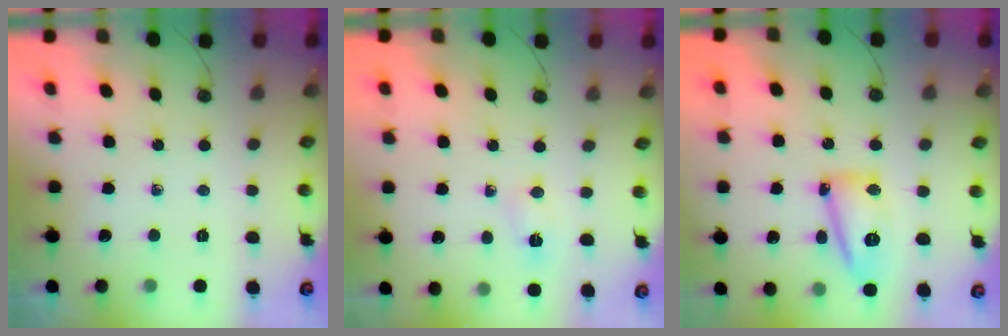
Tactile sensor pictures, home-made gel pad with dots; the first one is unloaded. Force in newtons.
{"total": 2.3, "press": 2.2, "slide": 0.4}
{"total": 12.7, "press": 12.6, "slide": 1.4}